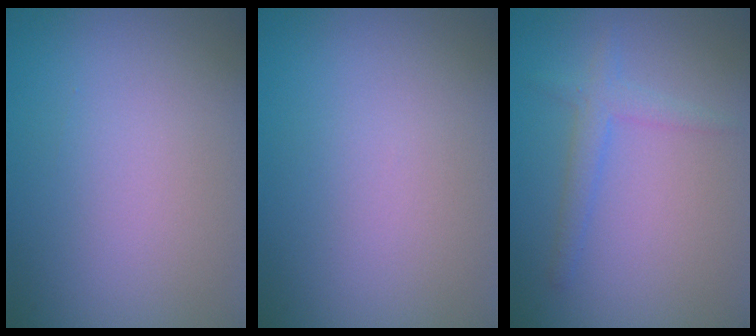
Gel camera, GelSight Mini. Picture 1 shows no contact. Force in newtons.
{"total": 0.0}
{"total": 2.0, "press": 2.0, "slide": 0.1}